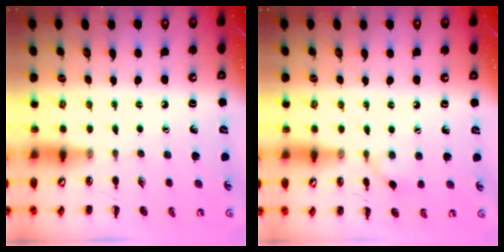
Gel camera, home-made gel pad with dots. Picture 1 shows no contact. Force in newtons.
{"total": 5.7, "press": 5.3, "slide": 2.1}